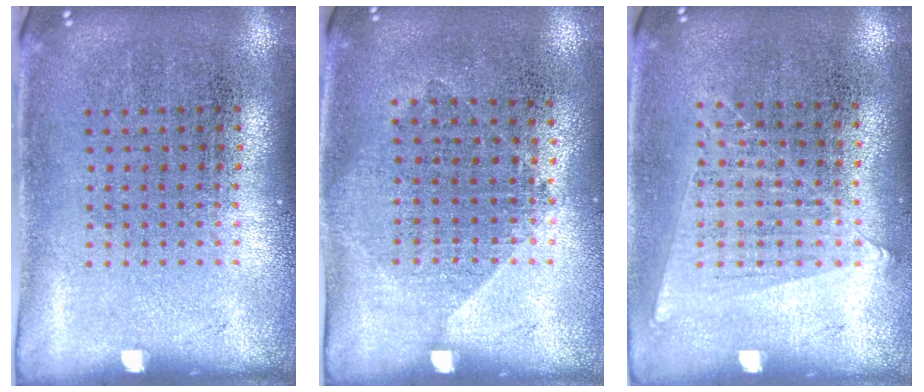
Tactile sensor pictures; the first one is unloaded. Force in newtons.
{"total": 1.0, "press": 0.9, "slide": 0.5}
{"total": 1.1, "press": 1.1, "slide": 0.4}